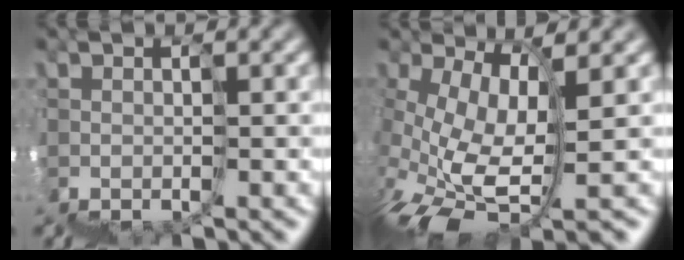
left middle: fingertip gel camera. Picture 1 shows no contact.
{"total": 2.5, "force": [-0.7, 0.1, 2.4], "torque": [-0.068, 0.004, -0.012]}